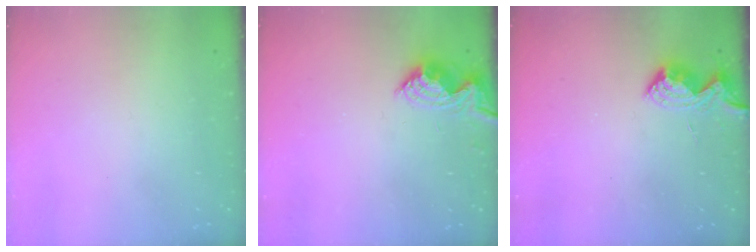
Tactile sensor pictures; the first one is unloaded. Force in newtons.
{"total": 9.0, "press": 9.0, "slide": 0.3}
{"total": 8.6, "press": 8.5, "slide": 1.2}